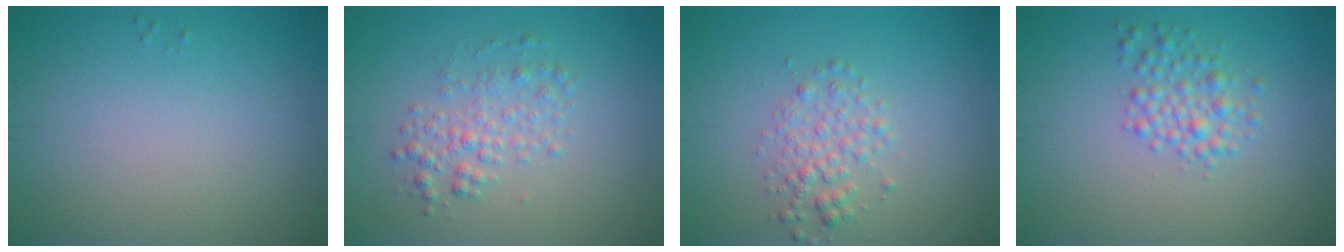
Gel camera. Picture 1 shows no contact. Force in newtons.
{"total": 2.5, "press": 2.5, "slide": 0.0}
{"total": 2.4, "press": 2.4, "slide": 0.1}
{"total": 2.6, "press": 2.6, "slide": 0.1}